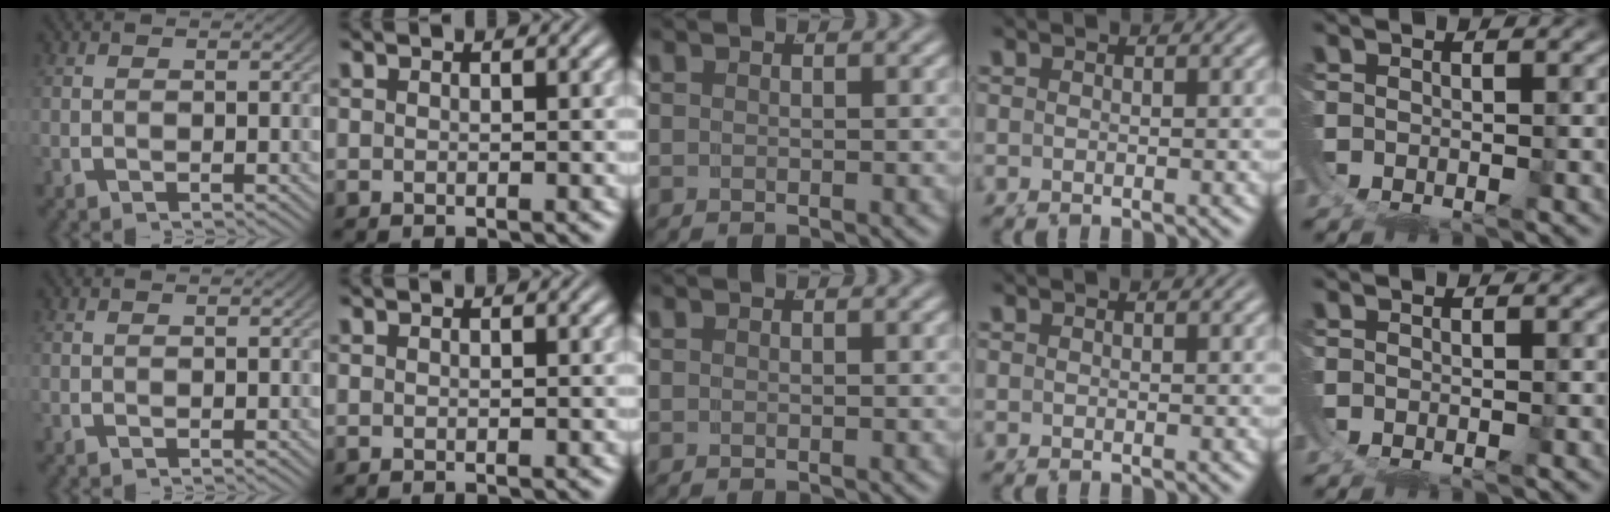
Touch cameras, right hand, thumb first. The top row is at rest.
{}